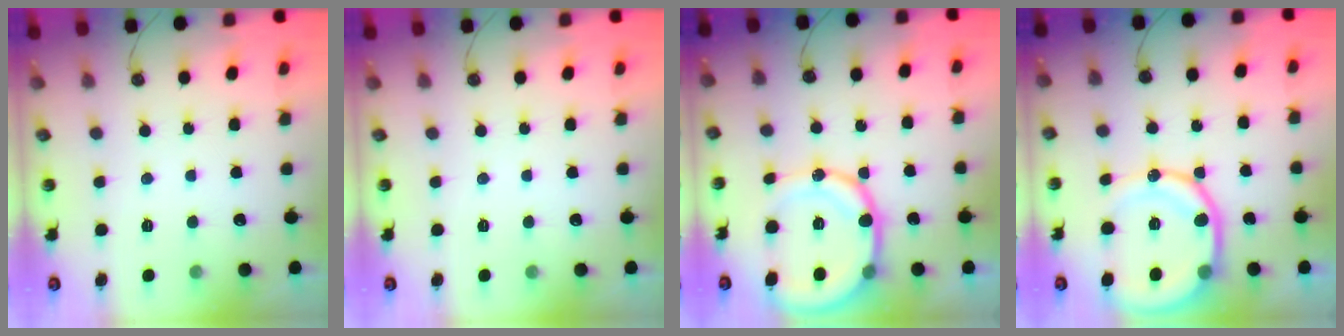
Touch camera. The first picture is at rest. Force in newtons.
{"total": 0.0}
{"total": 16.6, "press": 16.3, "slide": 3.0}
{"total": 15.5, "press": 15.4, "slide": 2.1}